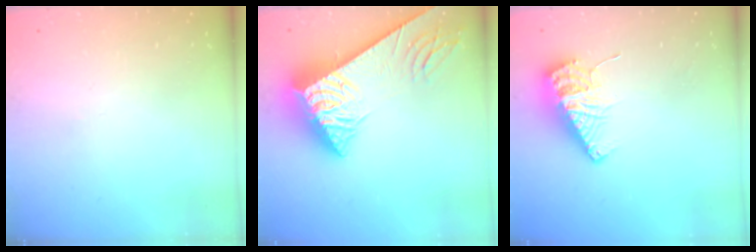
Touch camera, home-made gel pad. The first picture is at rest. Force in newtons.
{"total": 10.7, "press": 10.6, "slide": 1.2}
{"total": 10.5, "press": 10.4, "slide": 0.9}